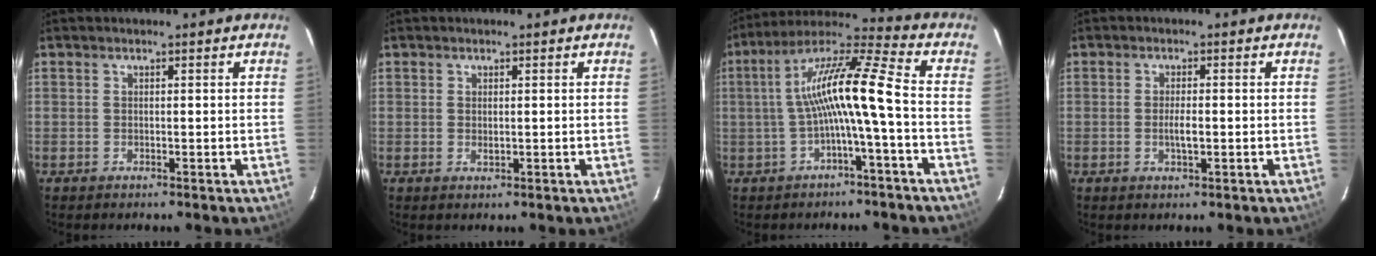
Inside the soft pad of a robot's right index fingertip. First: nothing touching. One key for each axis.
{"total": 1.0, "fx": 0.2, "fy": 0.4, "fz": 0.8, "tx": -0.015, "ty": 0.000, "tz": 0.003}
{"total": 11.9, "fx": -1.9, "fy": 0.2, "fz": 11.8, "tx": -0.230, "ty": 0.022, "tz": -0.035}
{"total": 2.6, "fx": -0.4, "fy": 0.7, "fz": 2.4, "tx": -0.045, "ty": -0.003, "tz": -0.007}